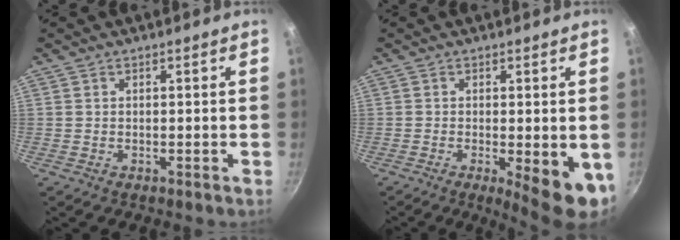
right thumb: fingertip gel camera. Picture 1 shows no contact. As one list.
[{"total": 9.1, "force": [-2.1, 2.5, 8.5], "torque": [-0.095, -0.011, -0.019]}]